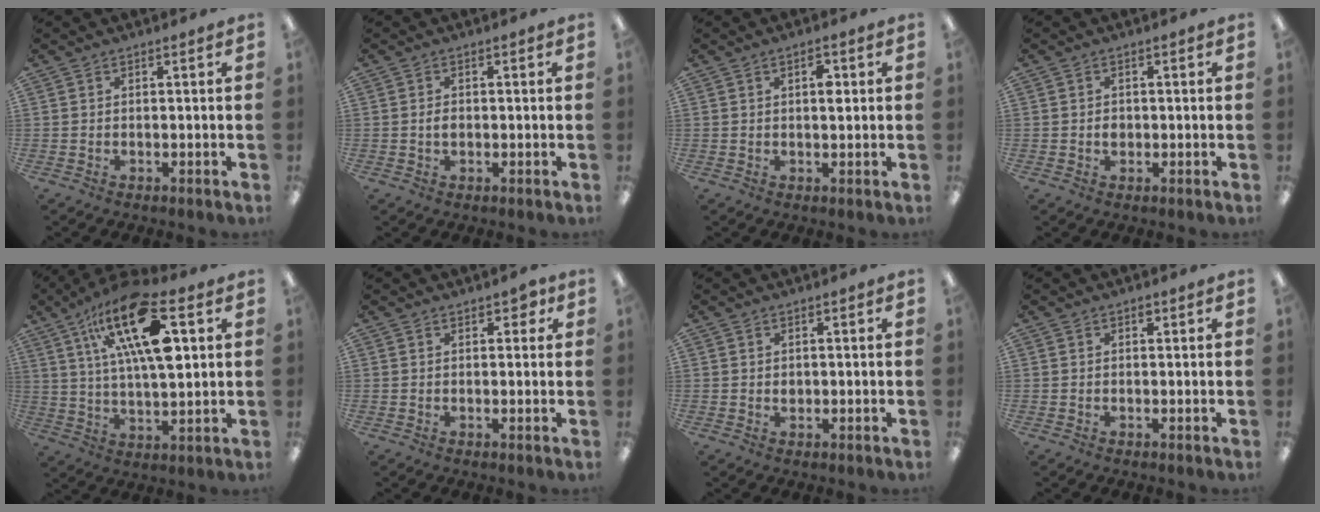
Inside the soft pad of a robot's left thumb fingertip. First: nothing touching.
{"total": 1.7, "force": [-0.1, 1.2, 1.2], "torque": [-0.023, 0.003, -0.003]}
{"total": 3.3, "force": [1.2, 1.5, 2.7], "torque": [-0.032, -0.003, 0.013]}
{"total": 1.5, "force": [-0.1, 1.3, 0.7], "torque": [-0.013, 0.003, -0.003]}
{"total": 20.7, "force": [9.0, 8.0, 16.8], "torque": [-0.301, -0.034, 0.141]}
{"total": 2.4, "force": [1.4, 1.4, 1.3], "torque": [-0.012, -0.003, 0.021]}
{"total": 0.9, "force": [0.4, 0.8, 0.3], "torque": [0.001, -0.001, 0.005]}
{"total": 0.9, "force": [0.6, 0.5, 0.5], "torque": [-0.002, -0.001, 0.009]}